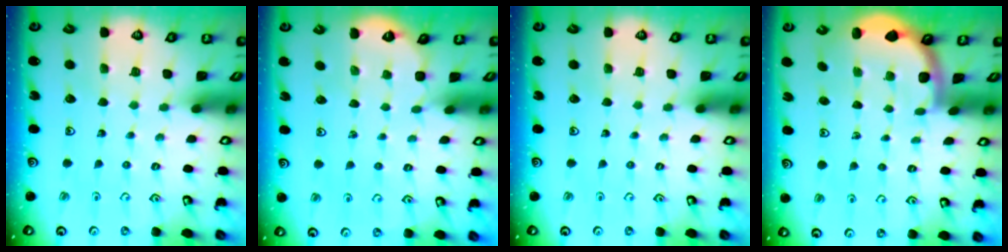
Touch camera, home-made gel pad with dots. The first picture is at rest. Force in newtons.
{"total": 1.6, "press": 1.5, "slide": 0.5}
{"total": 0.0}
{"total": 1.7, "press": 1.7, "slide": 0.0}